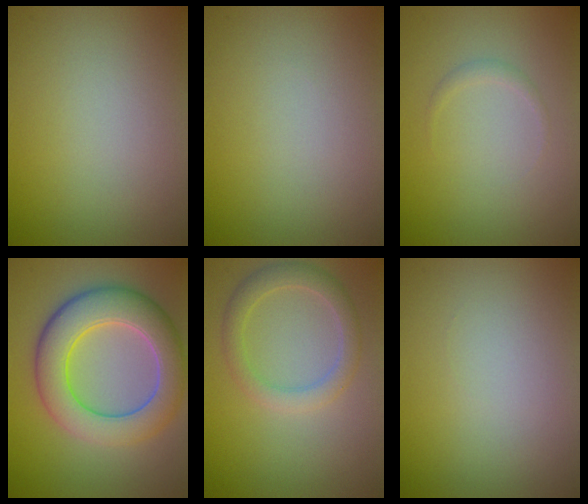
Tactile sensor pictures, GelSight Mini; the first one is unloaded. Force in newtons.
{"total": 0.0}
{"total": 0.8, "press": 0.8, "slide": 0.0}
{"total": 7.9, "press": 7.9, "slide": 0.6}
{"total": 2.7, "press": 2.7, "slide": 0.1}
{"total": 0.0}